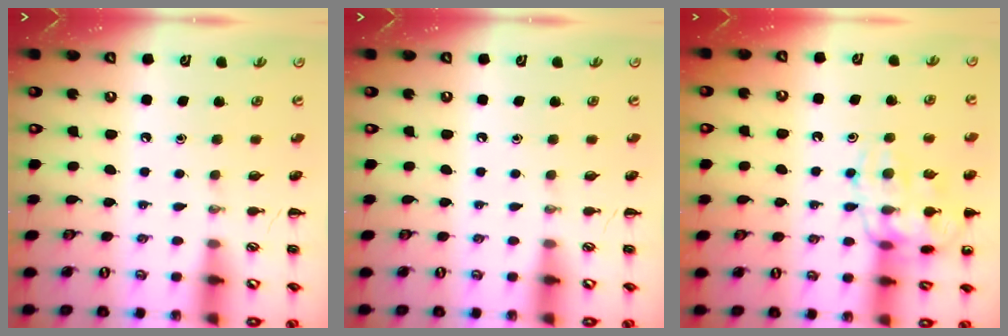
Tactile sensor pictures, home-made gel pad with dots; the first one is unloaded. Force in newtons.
{"total": 0.0}
{"total": 15.6, "press": 15.4, "slide": 2.1}